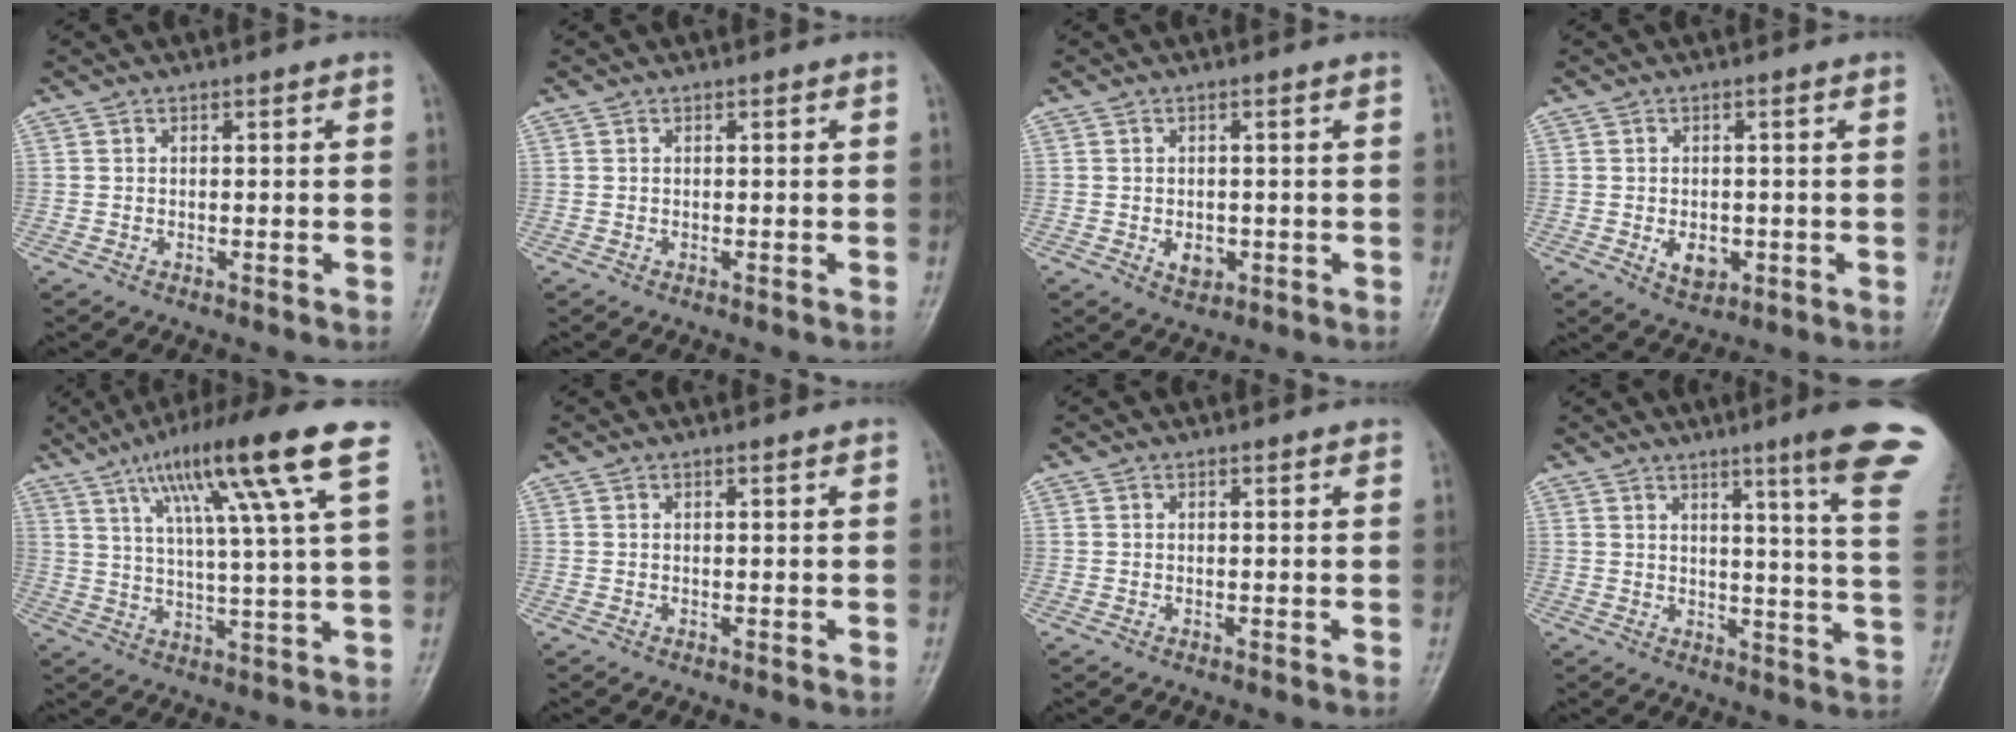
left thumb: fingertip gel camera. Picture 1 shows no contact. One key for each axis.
{"total": 0.0}
{"total": 2.9, "fx": -0.5, "fy": 2.0, "fz": 2.0, "tx": -0.021, "ty": -0.001, "tz": 0.000}
{"total": 4.0, "fx": -0.9, "fy": 2.7, "fz": 2.8, "tx": -0.035, "ty": -0.002, "tz": -0.004}
{"total": 16.8, "fx": 8.6, "fy": 0.8, "fz": 14.4, "tx": -0.240, "ty": -0.013, "tz": 0.137}
{"total": 0.6, "fx": 0.4, "fy": 0.0, "fz": 0.4, "tx": -0.009, "ty": 0.000, "tz": 0.007}
{"total": 0.7, "fx": 0.6, "fy": 0.2, "fz": 0.4, "tx": -0.006, "ty": 0.000, "tz": 0.005}
{"total": 16.6, "fx": 10.5, "fy": 0.1, "fz": 12.9, "tx": -0.145, "ty": -0.068, "tz": 0.116}